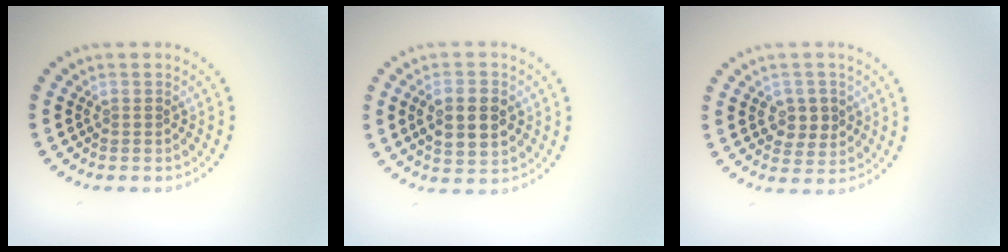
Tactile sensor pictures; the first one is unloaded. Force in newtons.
{"total": 5.2, "press": 5.1, "slide": 0.3}
{"total": 2.8, "press": 2.8, "slide": 0.5}